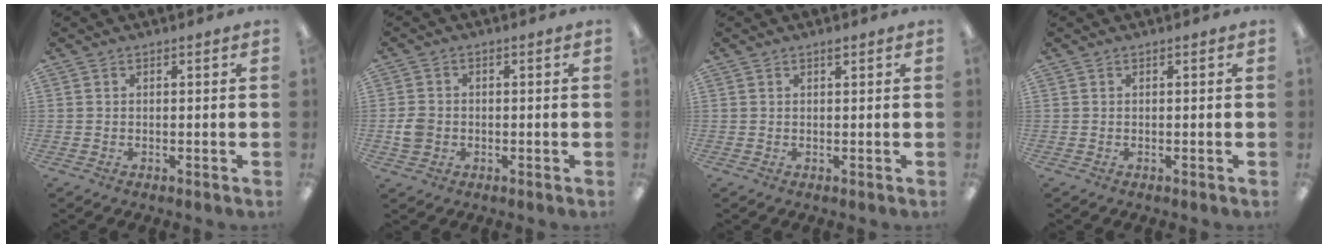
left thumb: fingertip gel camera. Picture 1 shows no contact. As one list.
[{"total": 3.9, "force": [-0.7, 3.4, 1.8], "torque": [-0.030, 0.009, -0.010]}, {"total": 0.9, "force": [0.7, 0.2, 0.5], "torque": [-0.013, 0.000, 0.013]}, {"total": 0.0}]